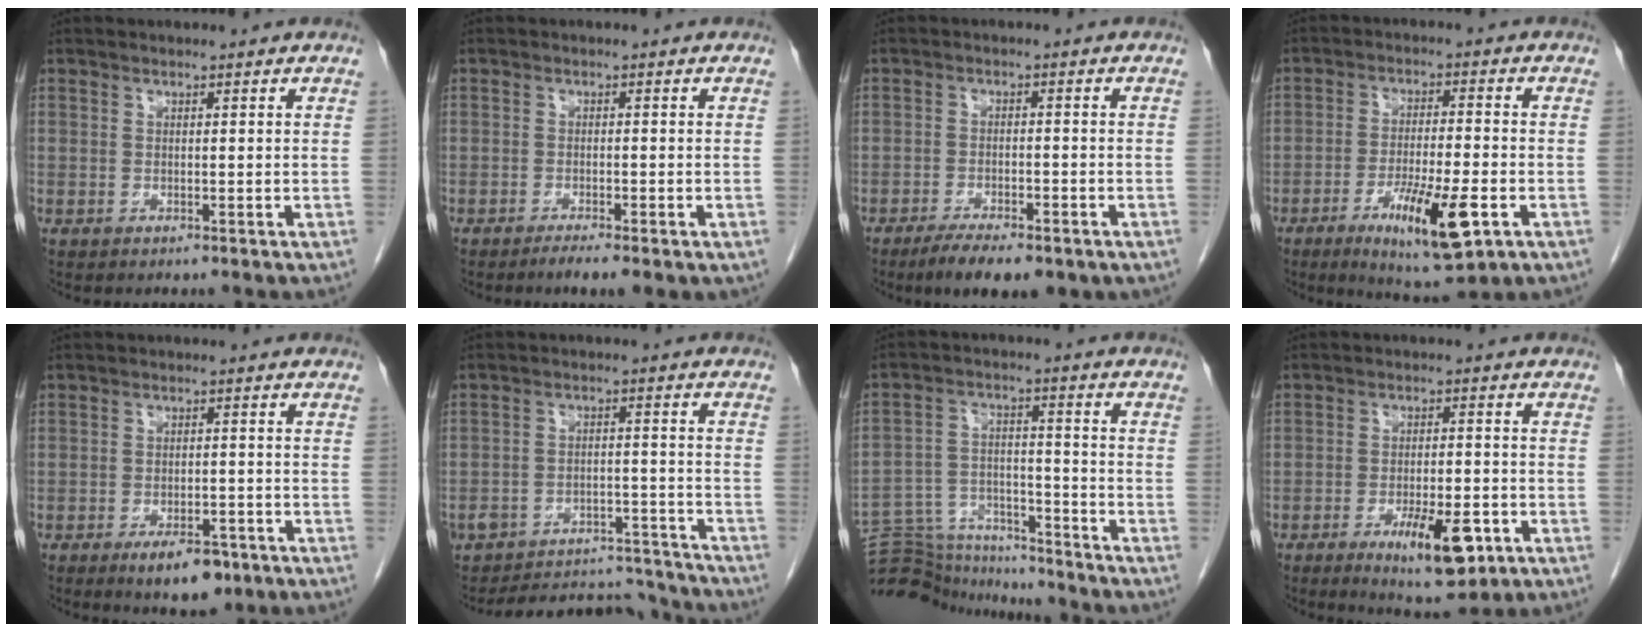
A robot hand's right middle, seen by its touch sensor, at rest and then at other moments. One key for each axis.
{"total": 3.2, "fx": -2.2, "fy": 0.6, "fz": 2.3, "tx": -0.034, "ty": -0.005, "tz": -0.030}
{"total": 8.0, "fx": -5.6, "fy": 2.6, "fz": 5.1, "tx": -0.072, "ty": -0.011, "tz": -0.082}
{"total": 12.5, "fx": -5.1, "fy": 3.5, "fz": 10.9, "tx": -0.183, "ty": -0.012, "tz": -0.076}
{"total": 6.0, "fx": -3.8, "fy": 2.6, "fz": 3.9, "tx": -0.055, "ty": 0.000, "tz": -0.050}
{"total": 14.3, "fx": -13.8, "fy": 3.2, "fz": 1.7, "tx": -0.020, "ty": 0.023, "tz": -0.182}
{"total": 15.0, "fx": -14.7, "fy": 2.1, "fz": 2.1, "tx": -0.043, "ty": 0.026, "tz": -0.232}
{"total": 9.5, "fx": -4.4, "fy": 2.6, "fz": 8.0, "tx": -0.124, "ty": -0.012, "tz": -0.059}